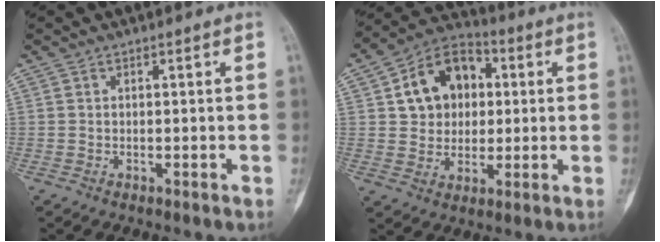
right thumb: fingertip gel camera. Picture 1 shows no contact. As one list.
[{"total": 13.7, "force": [2.9, 10.6, 8.1], "torque": [-0.092, 0.013, 0.043]}]